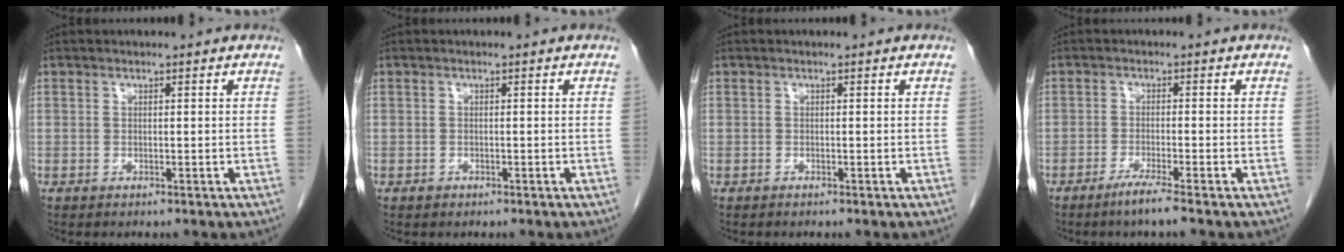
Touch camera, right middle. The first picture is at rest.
{"total": 0.6, "force": [-0.4, 0.4, 0.1], "torque": [-0.004, 0.001, -0.006]}
{"total": 0.0}
{"total": 3.2, "force": [-2.3, -0.7, 2.1], "torque": [-0.045, -0.008, -0.047]}